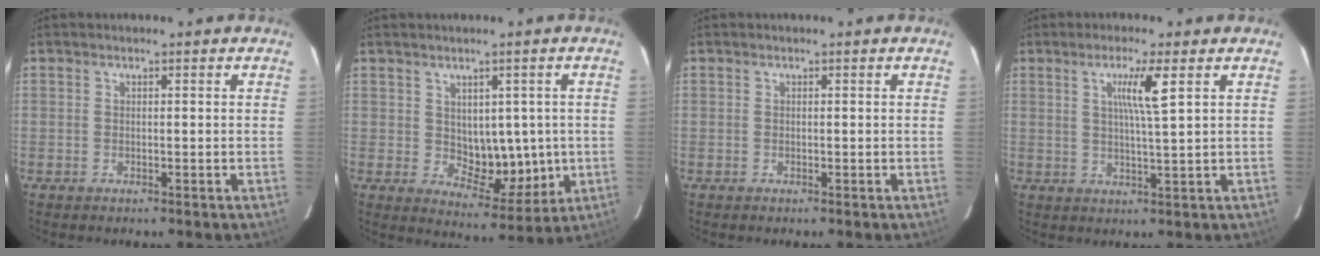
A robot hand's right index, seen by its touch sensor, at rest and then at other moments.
{"total": 7.9, "force": [0.2, 4.7, 6.3], "torque": [-0.077, -0.001, 0.024]}
{"total": 0.0}
{"total": 5.2, "force": [1.9, -0.7, 4.8], "torque": [-0.088, -0.003, 0.034]}